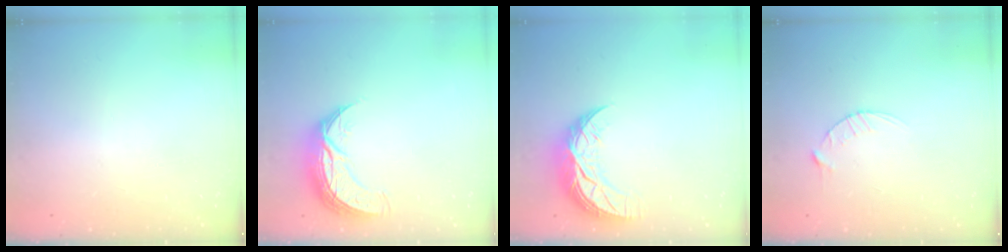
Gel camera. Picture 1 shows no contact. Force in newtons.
{"total": 10.3, "press": 10.2, "slide": 0.7}
{"total": 10.1, "press": 10.0, "slide": 0.9}
{"total": 3.0, "press": 3.0, "slide": 0.4}